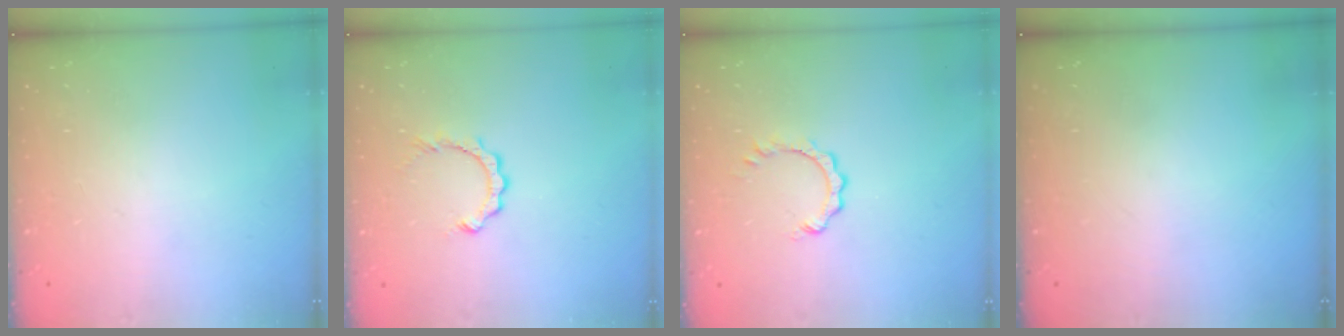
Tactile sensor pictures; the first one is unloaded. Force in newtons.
{"total": 2.3, "press": 2.3, "slide": 0.3}
{"total": 1.3, "press": 1.2, "slide": 0.2}
{"total": 0.0}